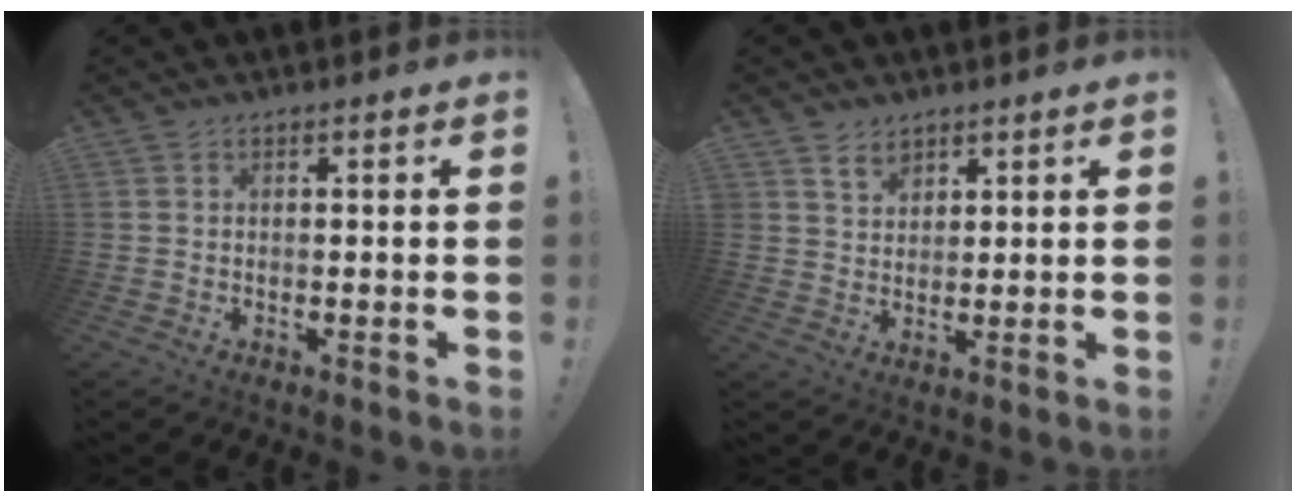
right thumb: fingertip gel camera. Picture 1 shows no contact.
{"total": 4.8, "force": [3.6, 2.9, 1.3], "torque": [-0.018, -0.021, 0.066]}